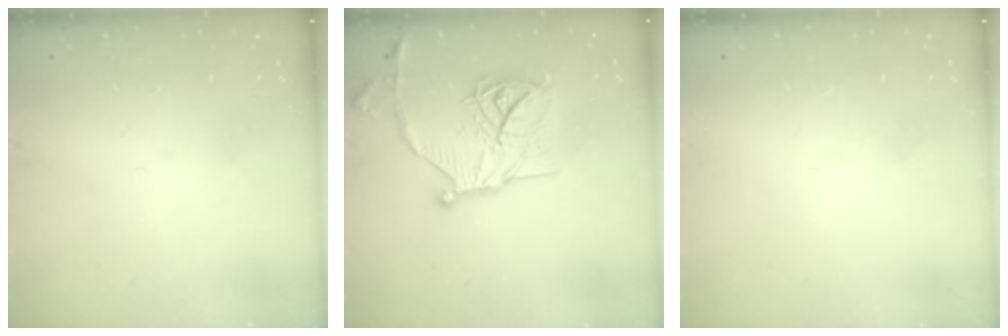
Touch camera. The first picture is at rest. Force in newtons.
{"total": 19.6, "press": 19.5, "slide": 1.7}
{"total": 1.5, "press": 1.5, "slide": 0.1}